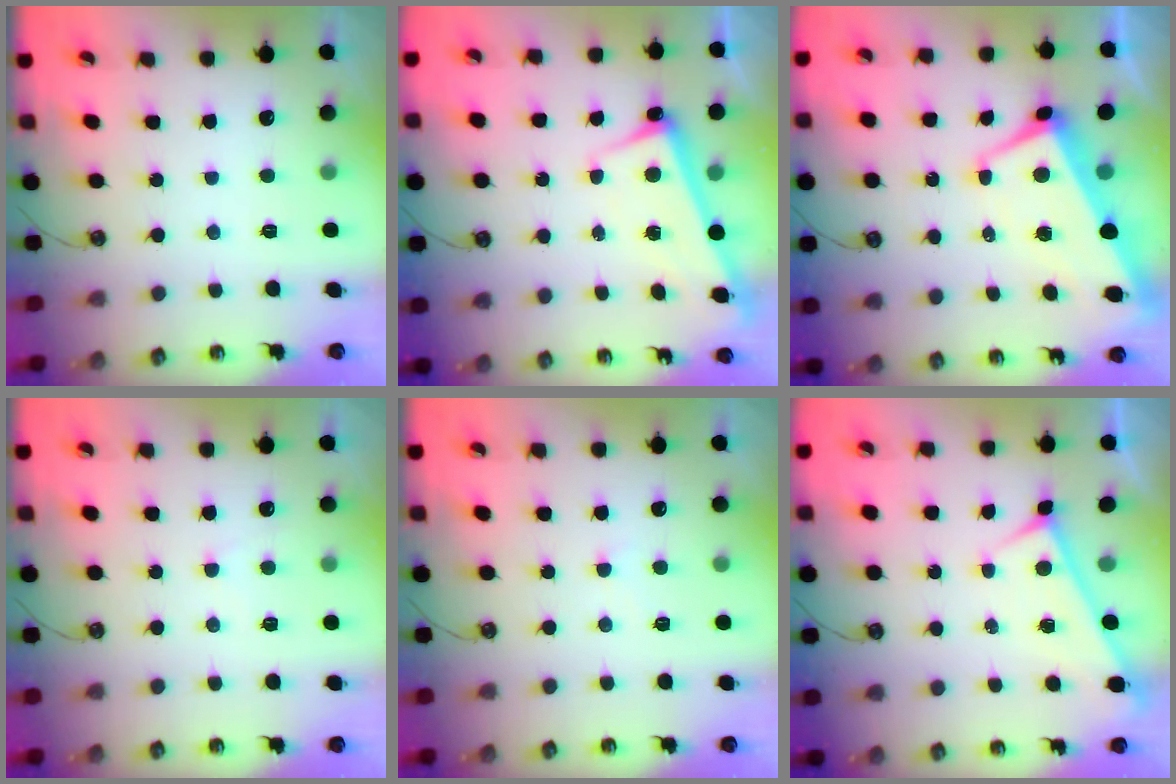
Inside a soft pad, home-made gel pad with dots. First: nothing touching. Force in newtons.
{"total": 2.6, "press": 2.6, "slide": 0.5}
{"total": 1.8, "press": 1.1, "slide": 1.3}
{"total": 2.2, "press": 2.1, "slide": 0.4}
{"total": 0.8, "press": 0.6, "slide": 0.6}
{"total": 0.0}